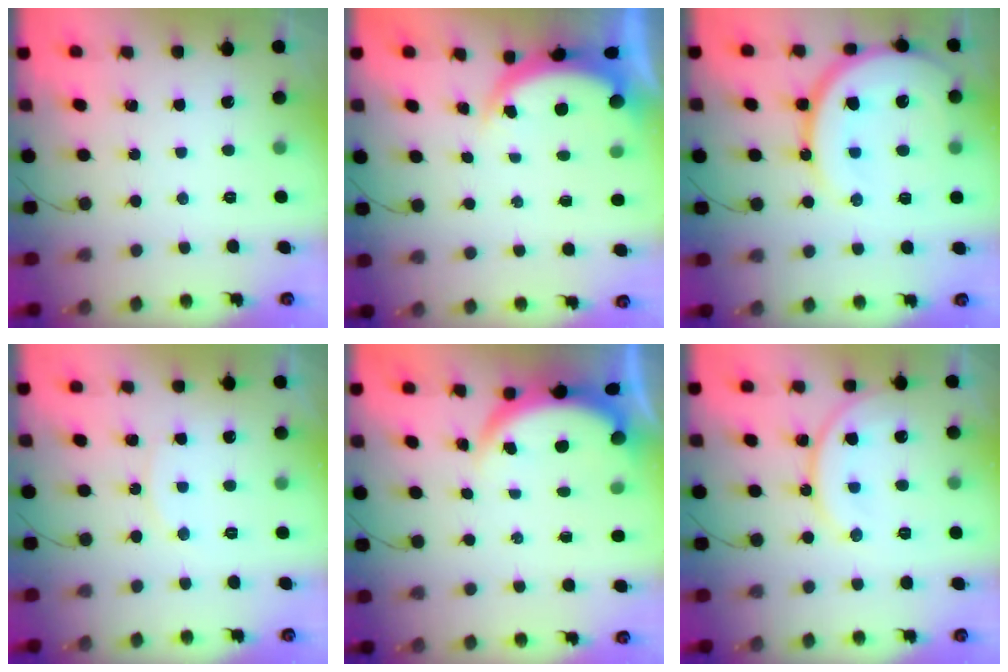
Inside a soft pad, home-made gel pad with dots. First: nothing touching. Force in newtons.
{"total": 4.6, "press": 4.5, "slide": 0.2}
{"total": 16.9, "press": 16.8, "slide": 1.8}
{"total": 7.1, "press": 7.0, "slide": 0.6}
{"total": 4.0, "press": 4.0, "slide": 0.2}
{"total": 12.5, "press": 12.5, "slide": 1.2}